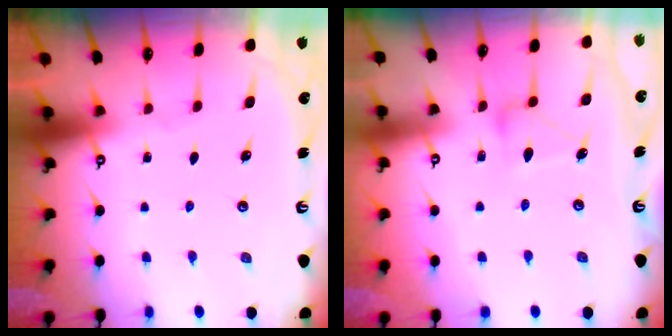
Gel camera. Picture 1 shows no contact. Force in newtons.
{"total": 10.2, "press": 10.2, "slide": 0.6}